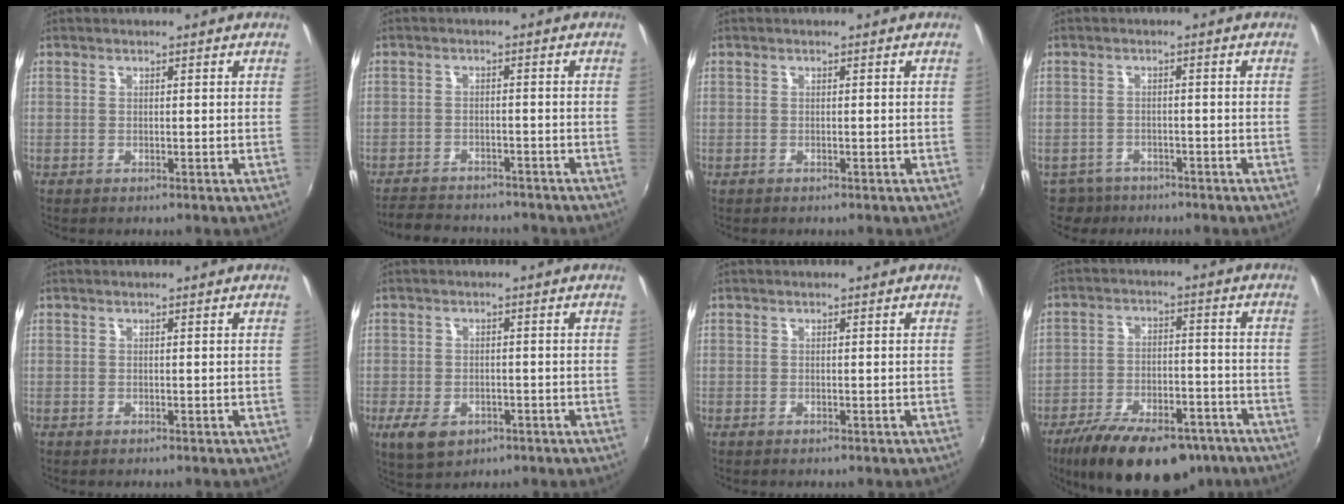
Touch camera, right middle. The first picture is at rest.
{"total": 9.2, "force": [-8.4, 2.7, 2.7], "torque": [-0.076, -0.004, -0.124]}
{"total": 0.0}
{"total": 5.0, "force": [-4.0, 2.9, 0.6], "torque": [-0.029, -0.004, -0.066]}
{"total": 0.0}
{"total": 6.4, "force": [-3.1, 3.9, 3.9], "torque": [-0.092, -0.017, -0.049]}
{"total": 0.0}
{"total": 20.9, "force": [-15.4, 8.4, 11.4], "torque": [-0.210, -0.021, -0.221]}